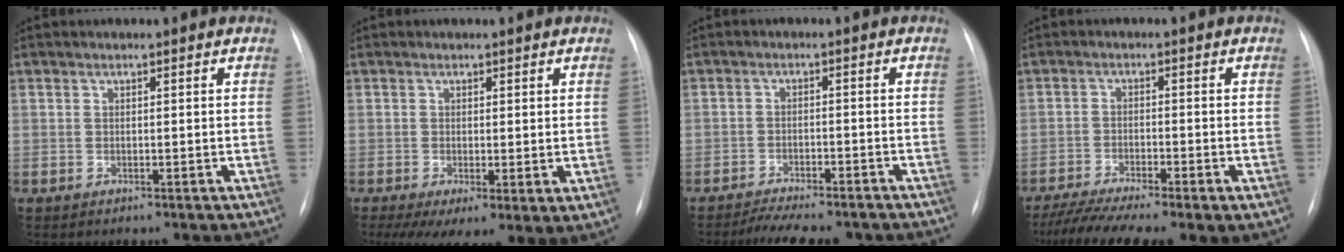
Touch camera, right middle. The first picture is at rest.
{"total": 10.0, "force": [-2.9, 4.3, 8.6], "torque": [-0.144, -0.024, -0.035]}
{"total": 9.9, "force": [-8.8, 2.4, 4.0], "torque": [-0.053, 0.002, -0.122]}
{"total": 11.2, "force": [-8.0, 2.2, 7.5], "torque": [-0.134, -0.013, -0.128]}